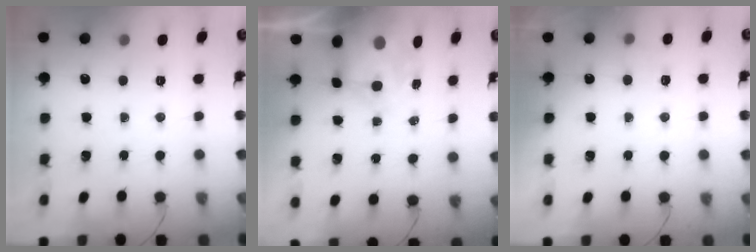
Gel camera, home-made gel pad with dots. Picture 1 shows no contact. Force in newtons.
{"total": 8.3, "press": 8.0, "slide": 2.1}
{"total": 2.8, "press": 2.5, "slide": 1.4}